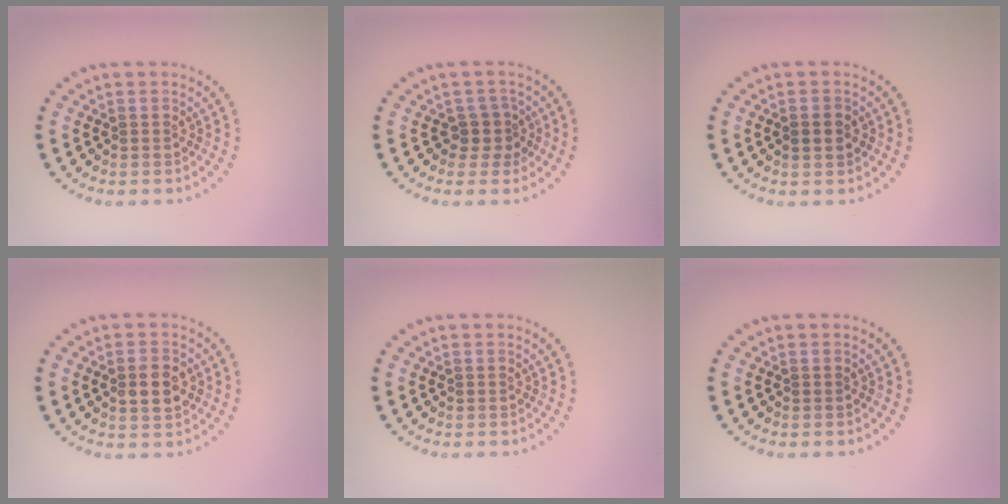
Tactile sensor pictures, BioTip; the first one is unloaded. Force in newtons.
{"total": 2.0, "press": 1.5, "slide": 1.3}
{"total": 1.4, "press": 1.4, "slide": 0.0}
{"total": 3.4, "press": 3.4, "slide": 0.2}
{"total": 0.0}
{"total": 0.0}